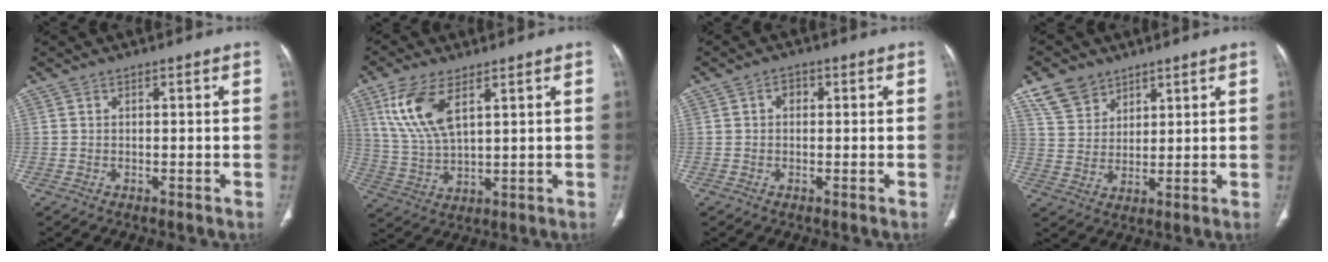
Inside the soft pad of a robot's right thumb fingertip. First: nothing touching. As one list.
[{"total": 10.7, "force": [4.9, 4.6, 8.4], "torque": [-0.179, -0.013, 0.107]}, {"total": 1.9, "force": [0.2, 1.5, 1.1], "torque": [-0.009, 0.009, 0.000]}, {"total": 7.6, "force": [5.2, 5.1, 2.2], "torque": [-0.026, -0.020, 0.109]}]